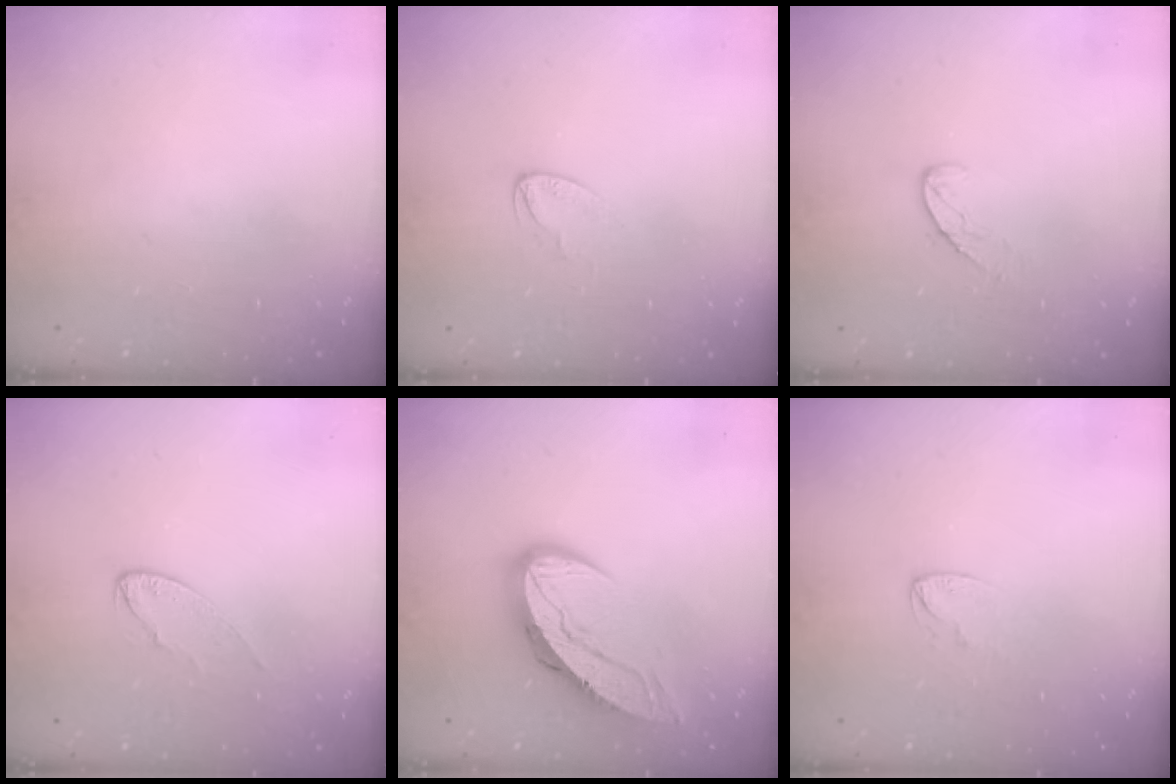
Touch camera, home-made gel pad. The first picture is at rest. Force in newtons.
{"total": 3.5, "press": 3.5, "slide": 0.2}
{"total": 8.0, "press": 8.0, "slide": 0.7}
{"total": 6.6, "press": 6.5, "slide": 0.5}
{"total": 12.9, "press": 12.9, "slide": 0.9}
{"total": 2.4, "press": 2.4, "slide": 0.2}